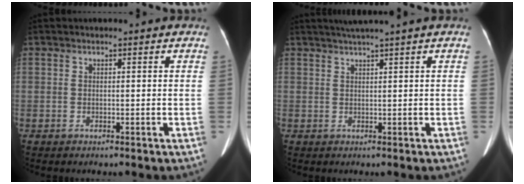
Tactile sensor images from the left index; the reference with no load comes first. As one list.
[{"total": 2.6, "force": [2.0, -0.7, 1.4], "torque": [-0.020, 0.012, 0.040]}]